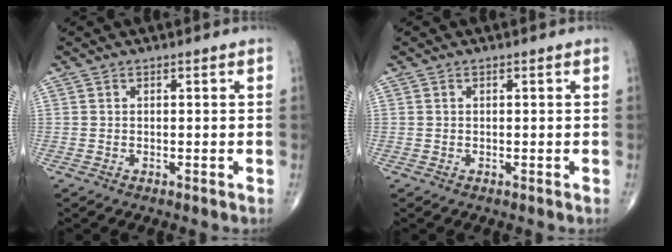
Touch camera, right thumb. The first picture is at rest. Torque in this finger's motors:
{"motor_torque": [-0.23, 0.01, -0.13, -0.05, -0.02]}